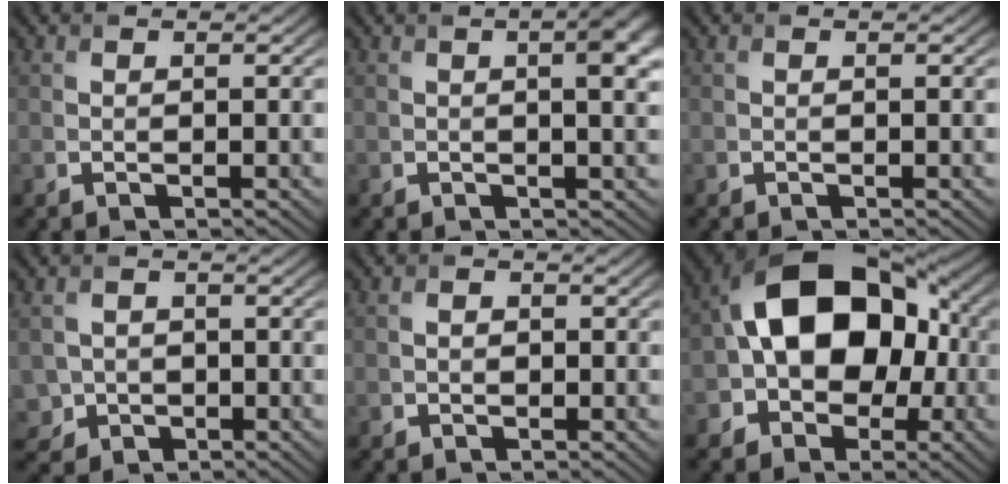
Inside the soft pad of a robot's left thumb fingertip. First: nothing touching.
{"total": 4.6, "force": [0.8, 1.6, 4.3], "torque": [-0.056, 0.005, 0.014]}
{"total": 0.0}
{"total": 3.4, "force": [-0.9, 3.1, 1.0], "torque": [-0.033, -0.008, -0.023]}
{"total": 1.2, "force": [-0.6, 0.9, 0.5], "torque": [-0.009, -0.001, -0.015]}
{"total": 15.7, "force": [-1.0, 10.9, 11.2], "torque": [-0.166, 0.018, -0.031]}